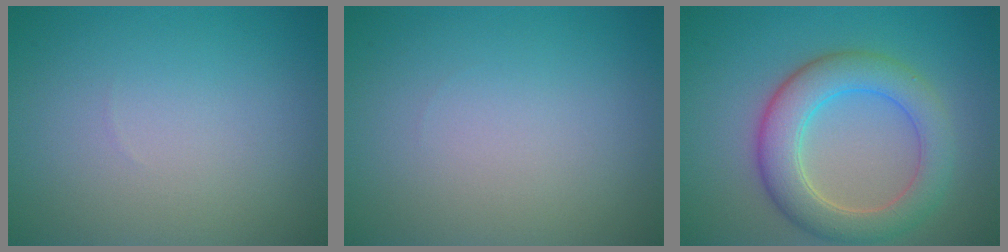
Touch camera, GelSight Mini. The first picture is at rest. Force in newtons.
{"total": 0.0}
{"total": 6.0, "press": 6.0, "slide": 0.2}